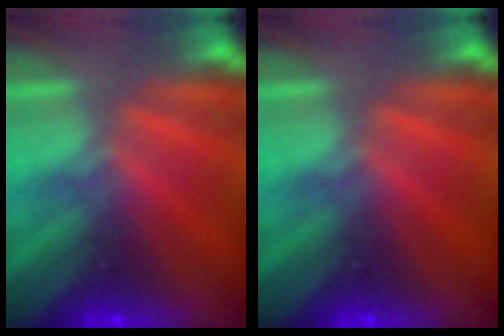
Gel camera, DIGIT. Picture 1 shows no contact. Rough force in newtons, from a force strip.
{"total": 0.0}